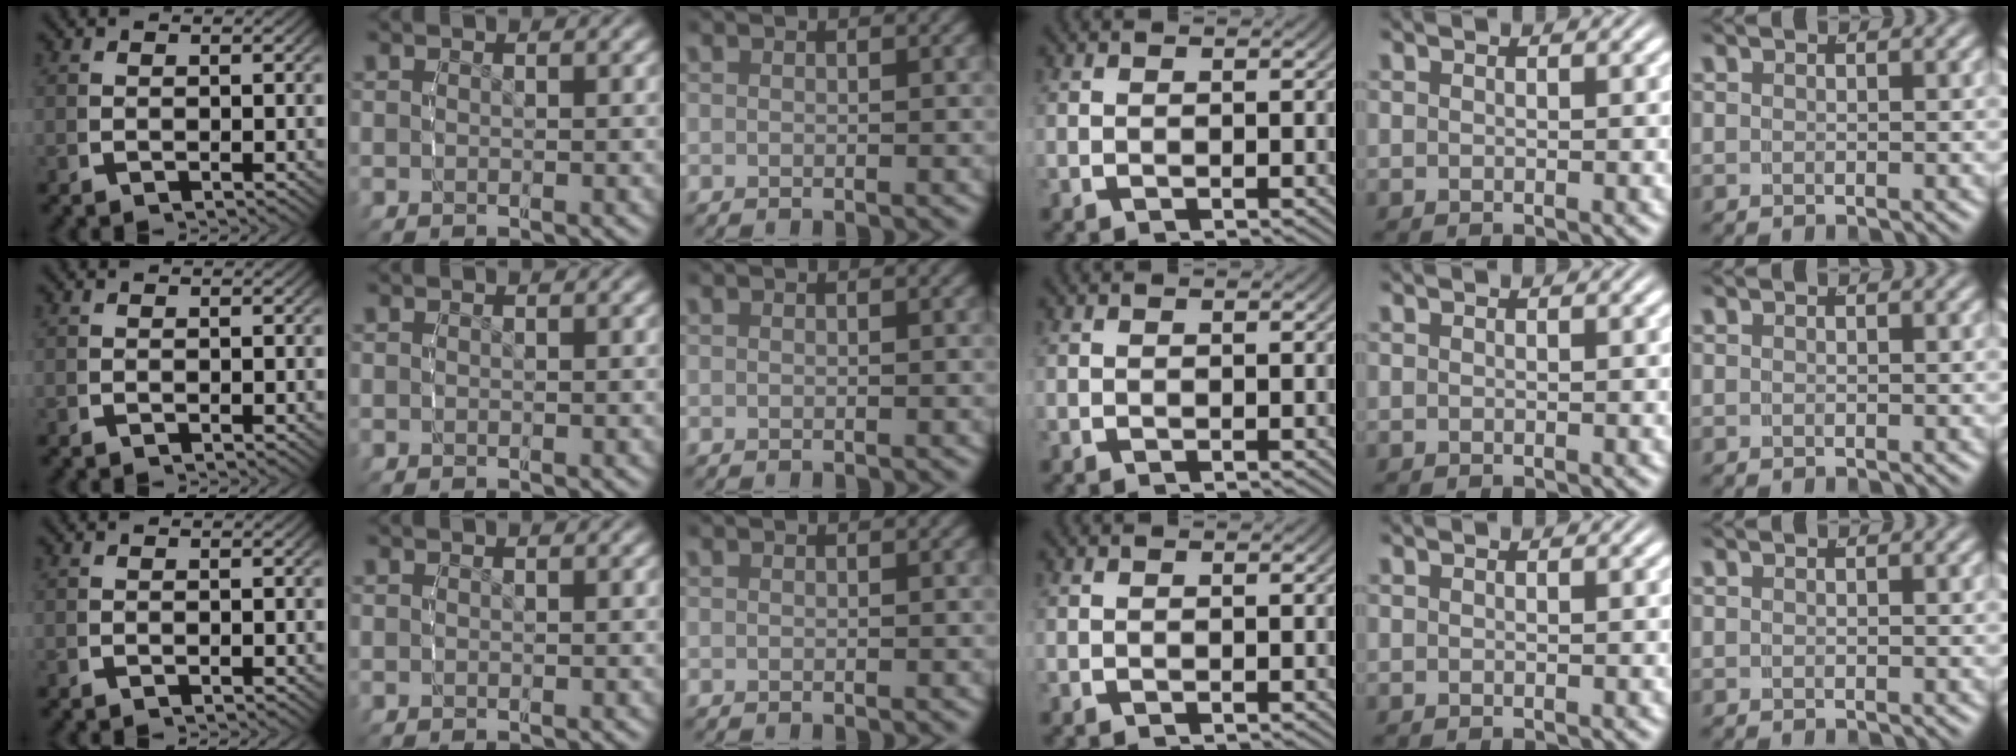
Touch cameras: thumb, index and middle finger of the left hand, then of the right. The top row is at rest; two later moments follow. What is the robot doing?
{"motion": "reach", "object": "jacket"}